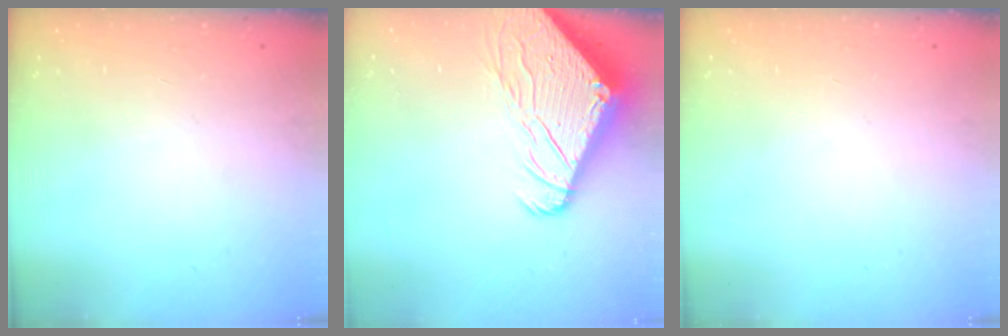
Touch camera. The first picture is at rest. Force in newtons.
{"total": 10.5, "press": 10.4, "slide": 1.2}
{"total": 0.0}